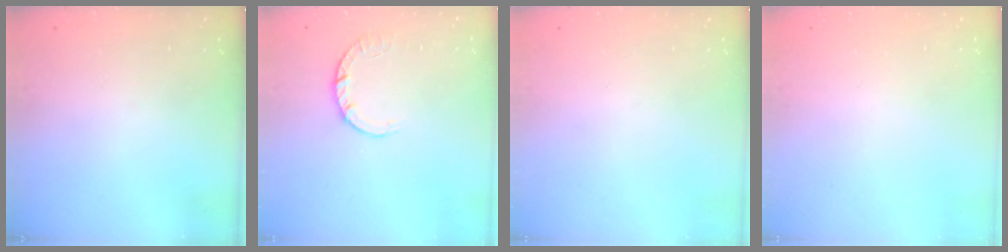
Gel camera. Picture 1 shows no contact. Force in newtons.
{"total": 2.8, "press": 2.8, "slide": 0.4}
{"total": 0.0}
{"total": 2.6, "press": 2.6, "slide": 0.2}